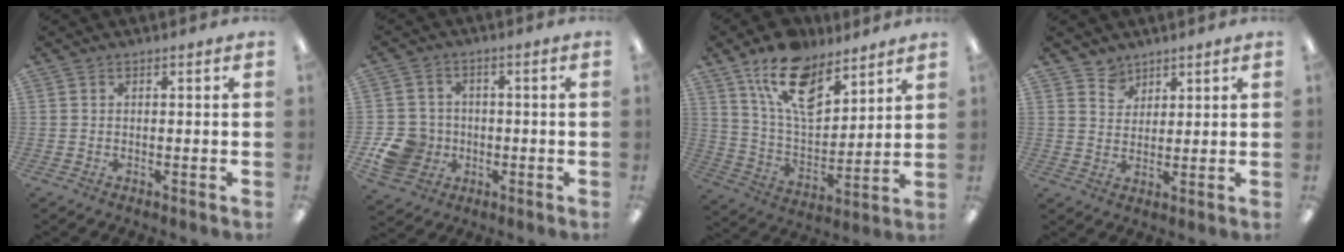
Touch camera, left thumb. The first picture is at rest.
{"total": 9.1, "force": [-2.3, 8.3, 3.0], "torque": [-0.075, 0.022, -0.033]}
{"total": 14.9, "force": [9.7, 7.5, 8.4], "torque": [-0.146, -0.039, 0.177]}
{"total": 4.2, "force": [3.5, 2.4, -0.2], "torque": [-0.001, -0.017, 0.066]}